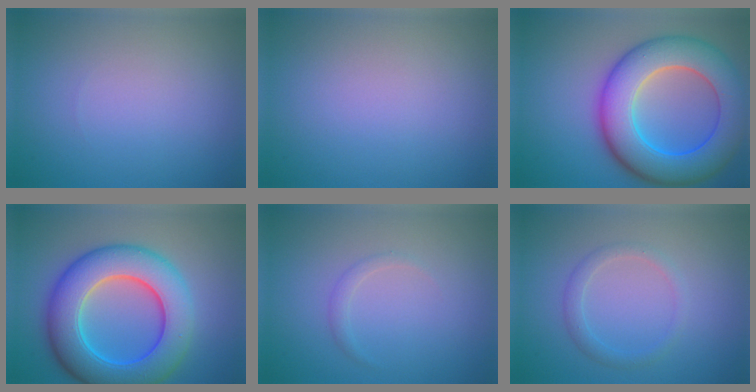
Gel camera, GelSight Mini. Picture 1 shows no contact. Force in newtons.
{"total": 0.0}
{"total": 10.9, "press": 10.9, "slide": 0.3}
{"total": 10.6, "press": 10.6, "slide": 0.3}
{"total": 0.9, "press": 0.9, "slide": 0.1}
{"total": 1.6, "press": 1.6, "slide": 0.1}